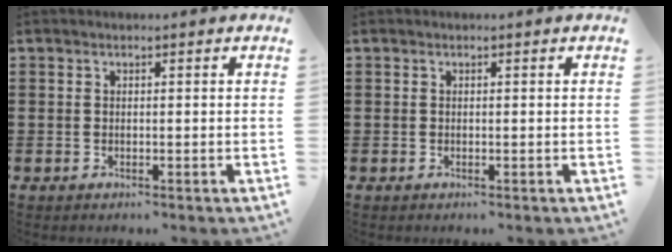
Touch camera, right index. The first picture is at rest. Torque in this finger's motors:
{"motor_torque": [-0.55, 0.63, 0.01, 0.00]}